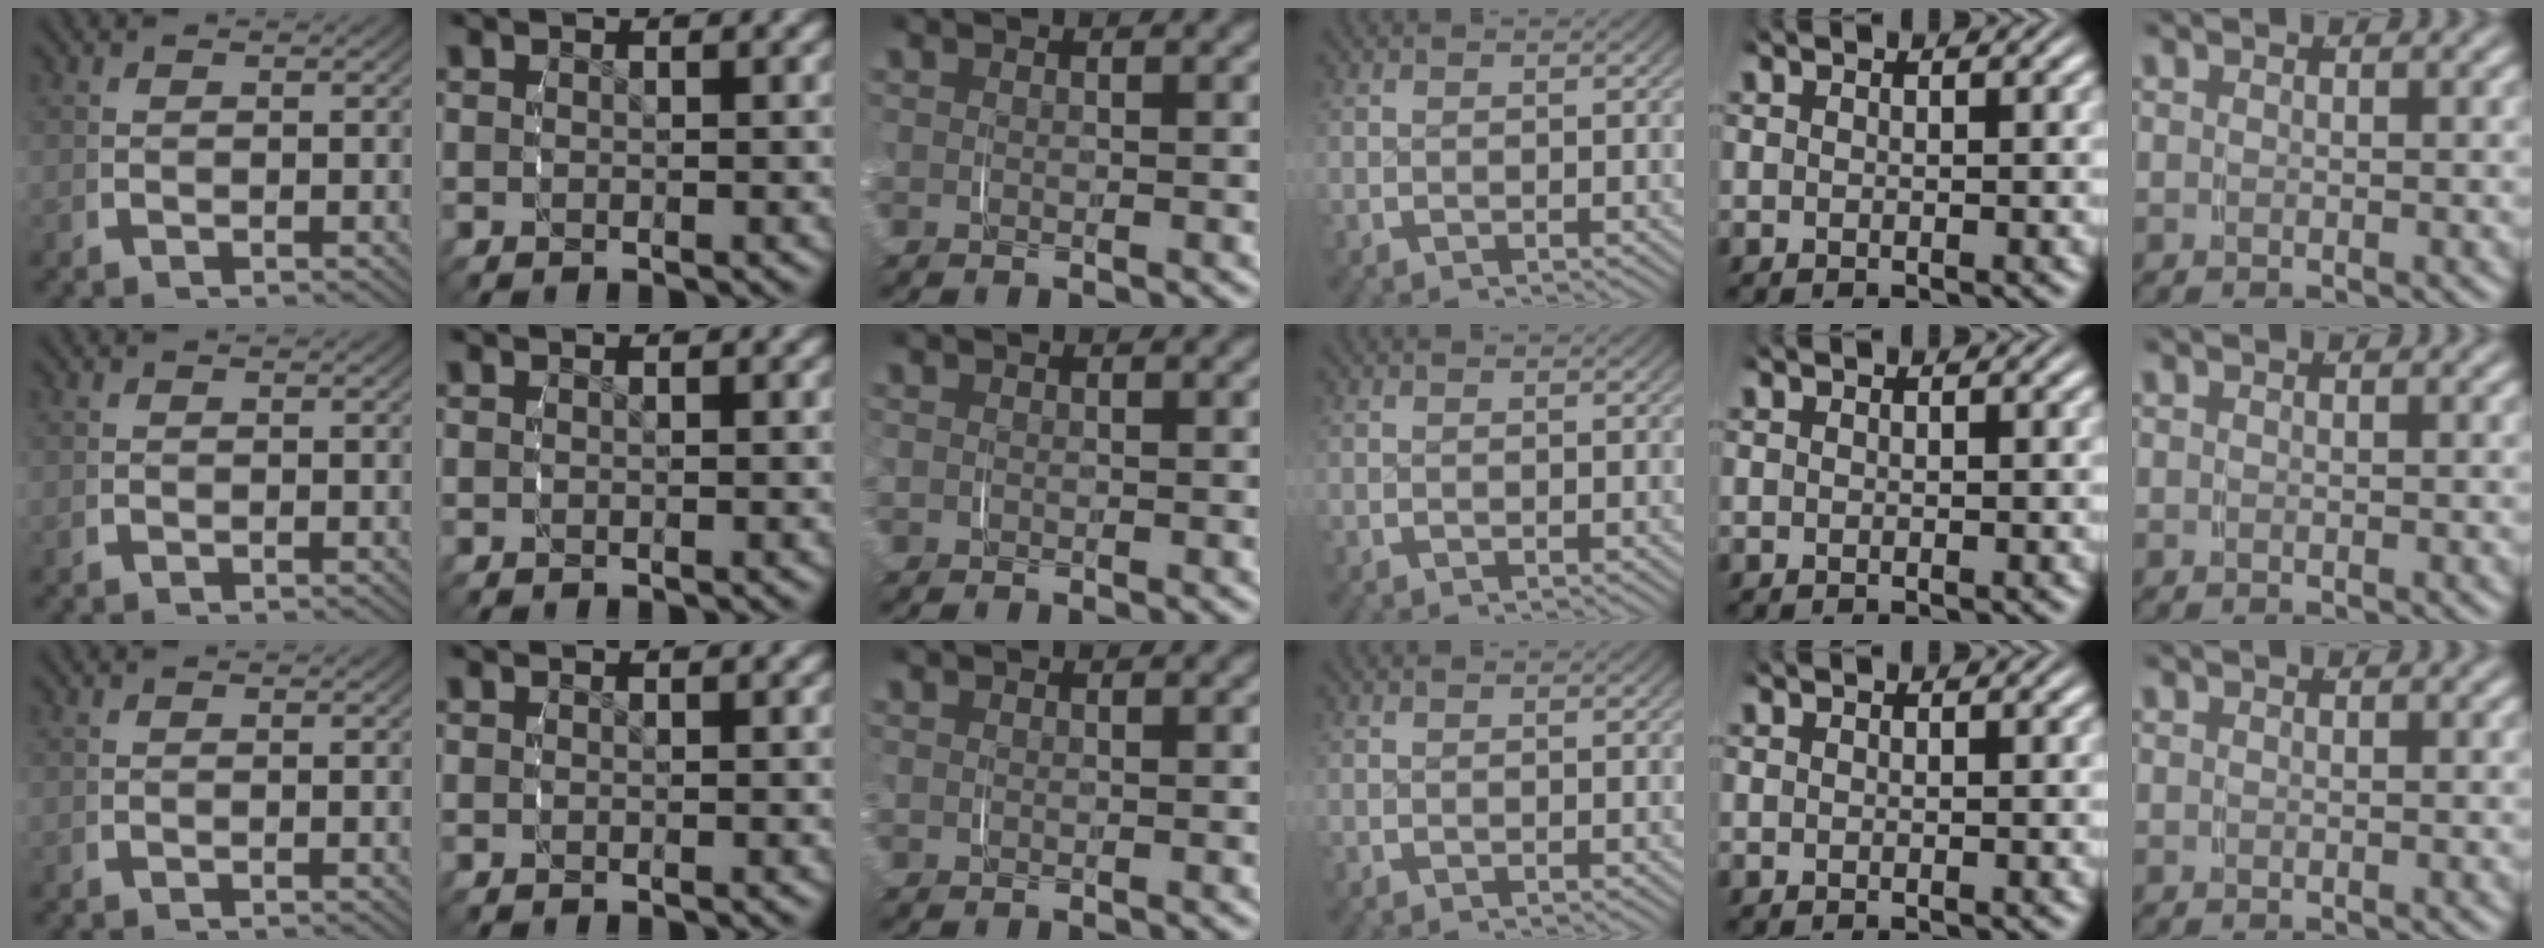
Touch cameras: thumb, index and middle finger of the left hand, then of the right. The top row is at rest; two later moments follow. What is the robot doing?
{"motion": "grasp_and_lifting", "object": "paper towel"}